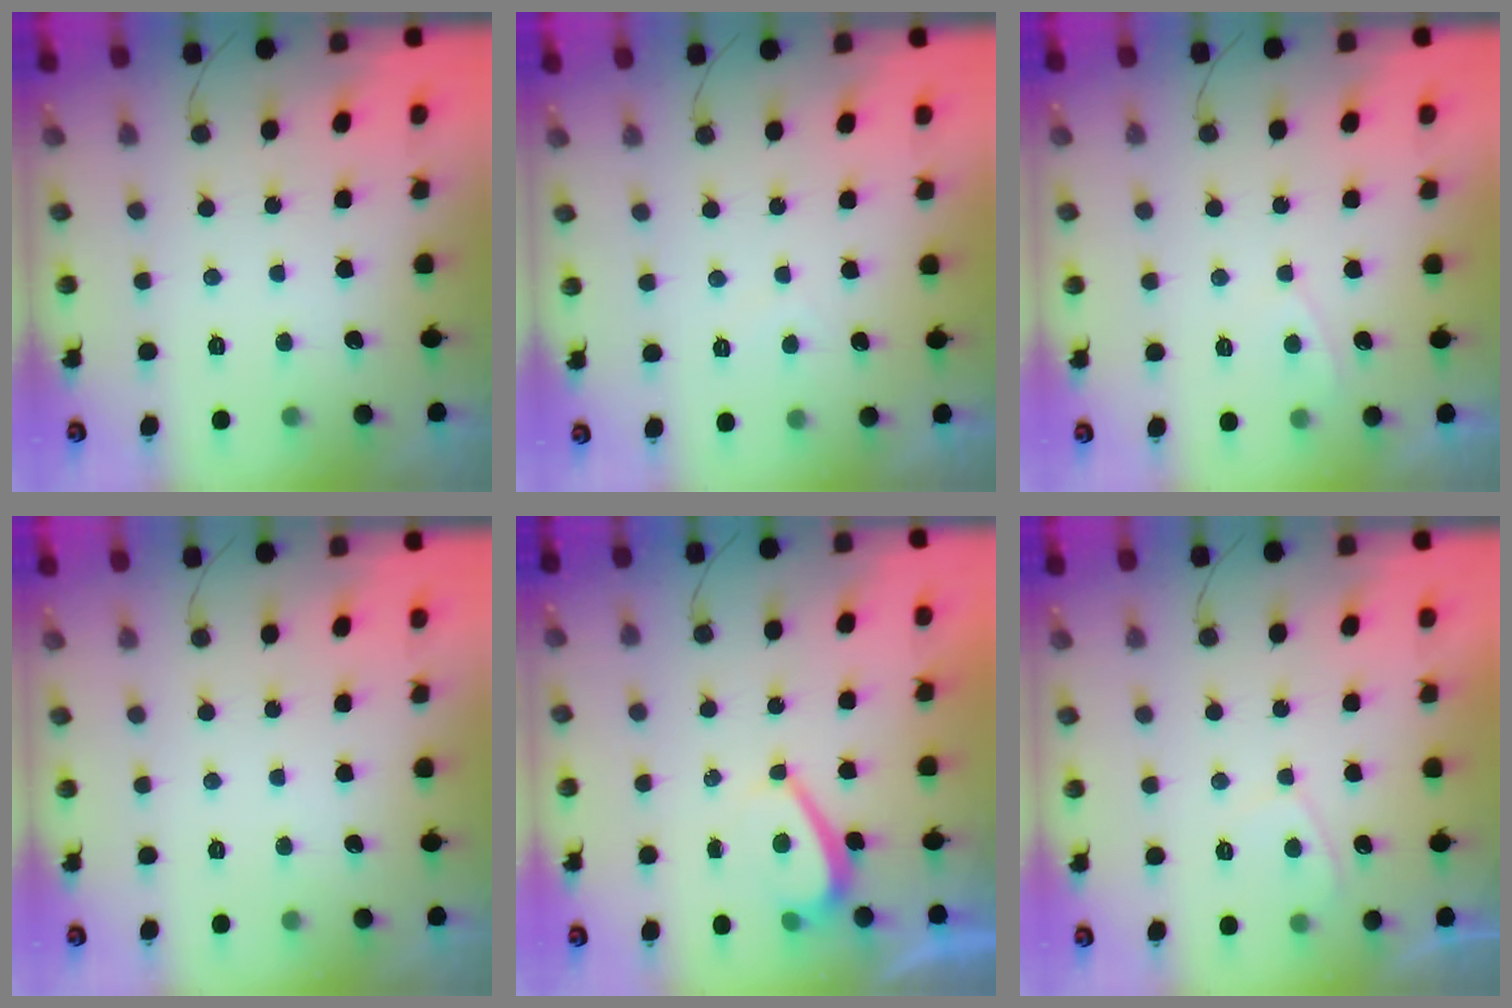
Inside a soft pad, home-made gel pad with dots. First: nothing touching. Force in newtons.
{"total": 0.6, "press": 0.5, "slide": 0.4}
{"total": 2.3, "press": 2.3, "slide": 0.2}
{"total": 0.0}
{"total": 2.0, "press": 1.9, "slide": 0.6}
{"total": 2.3, "press": 2.2, "slide": 0.7}